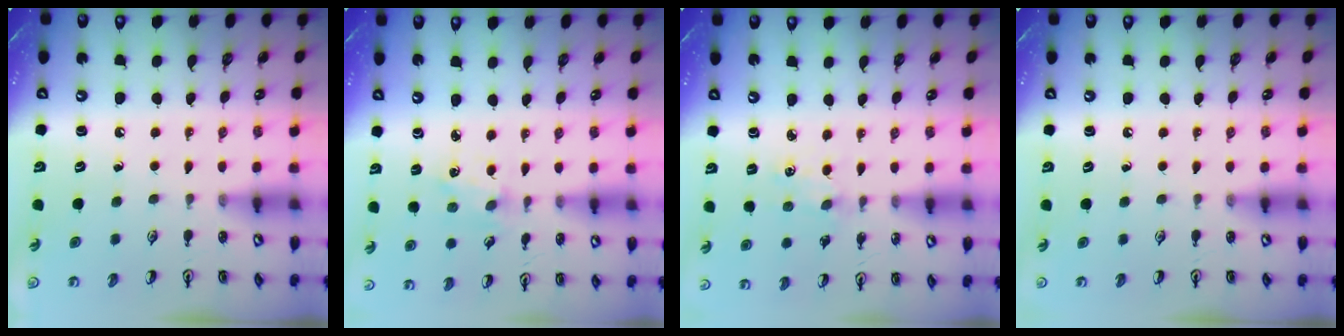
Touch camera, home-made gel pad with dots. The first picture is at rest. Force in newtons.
{"total": 1.2, "press": 1.2, "slide": 0.3}
{"total": 1.4, "press": 1.4, "slide": 0.2}
{"total": 0.0}